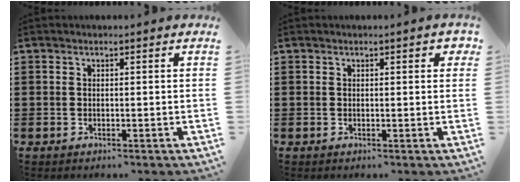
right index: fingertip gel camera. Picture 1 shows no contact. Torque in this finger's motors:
{"motor_torque": [0.07, -0.02, 0.01, 0.00]}